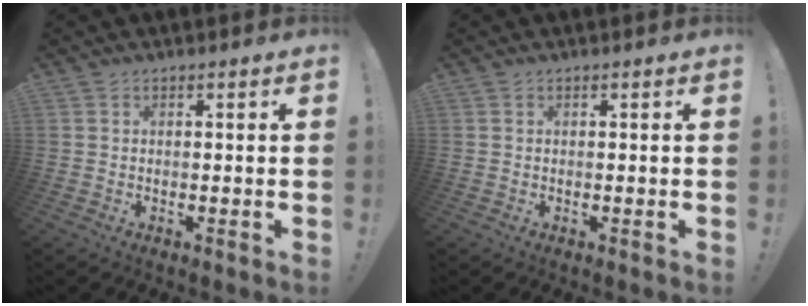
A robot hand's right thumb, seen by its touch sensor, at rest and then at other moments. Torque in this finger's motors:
{"motor_torque": [-0.05, -0.05, -0.03, 0.02, 0.00]}